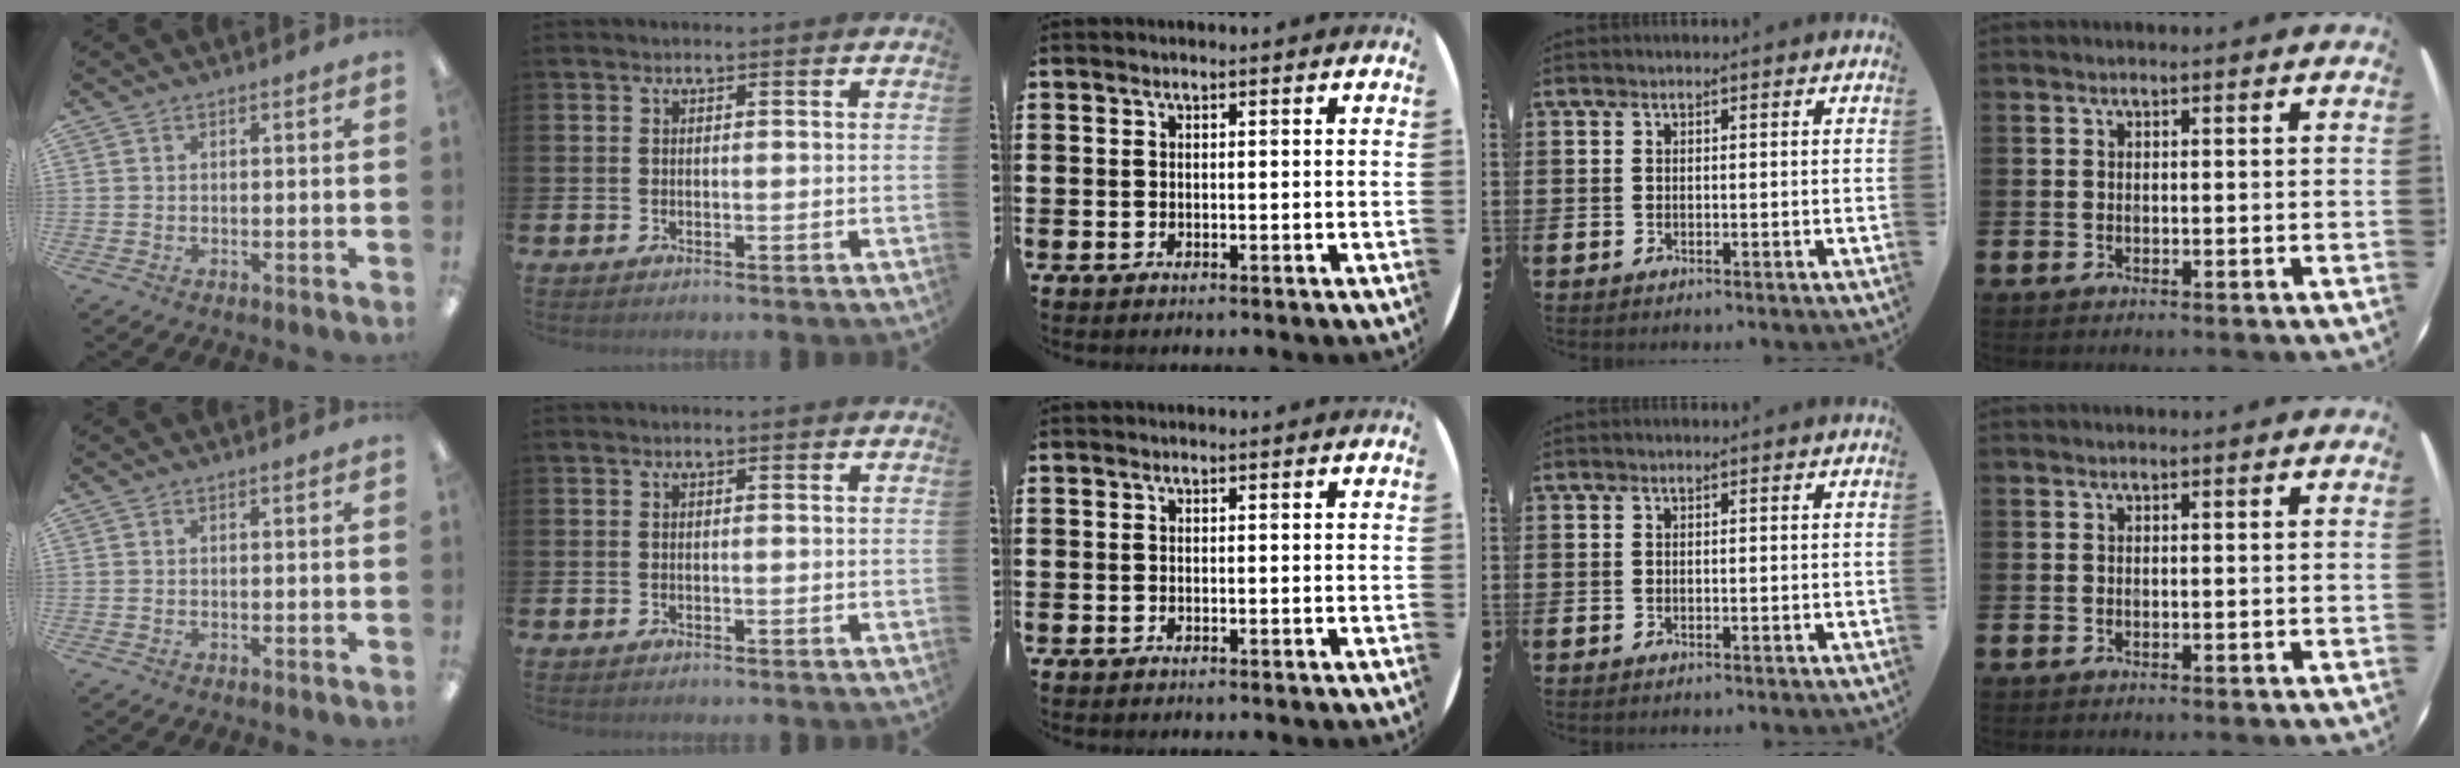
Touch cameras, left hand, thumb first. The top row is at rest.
{}